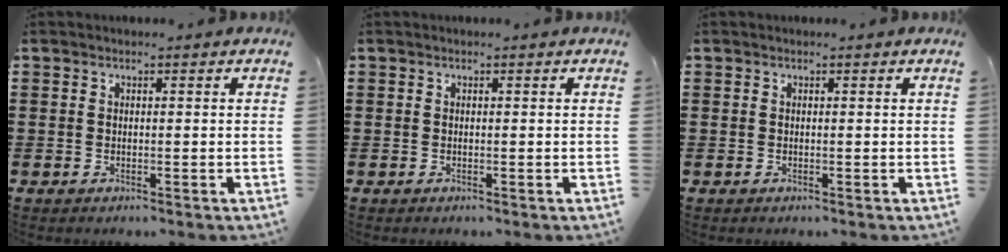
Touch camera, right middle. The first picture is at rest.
{"total": 0.0}
{"total": 0.0}